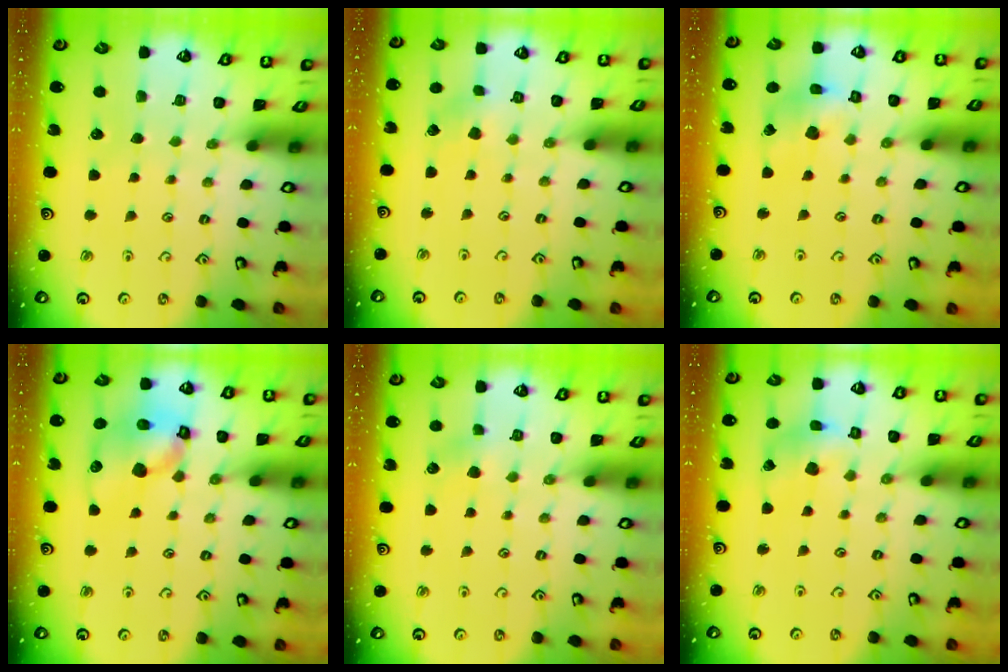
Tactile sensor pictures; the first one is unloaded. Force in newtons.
{"total": 2.9, "press": 2.9, "slide": 0.2}
{"total": 8.7, "press": 8.7, "slide": 0.9}
{"total": 13.0, "press": 12.8, "slide": 2.0}
{"total": 2.2, "press": 2.2, "slide": 0.3}
{"total": 6.0, "press": 6.0, "slide": 0.6}